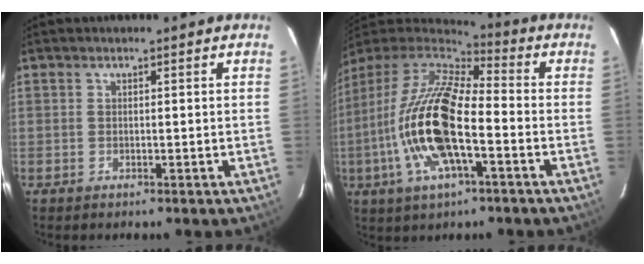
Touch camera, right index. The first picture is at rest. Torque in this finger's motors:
{"motor_torque": [2.14, 0.00, 0.69, 0.21]}